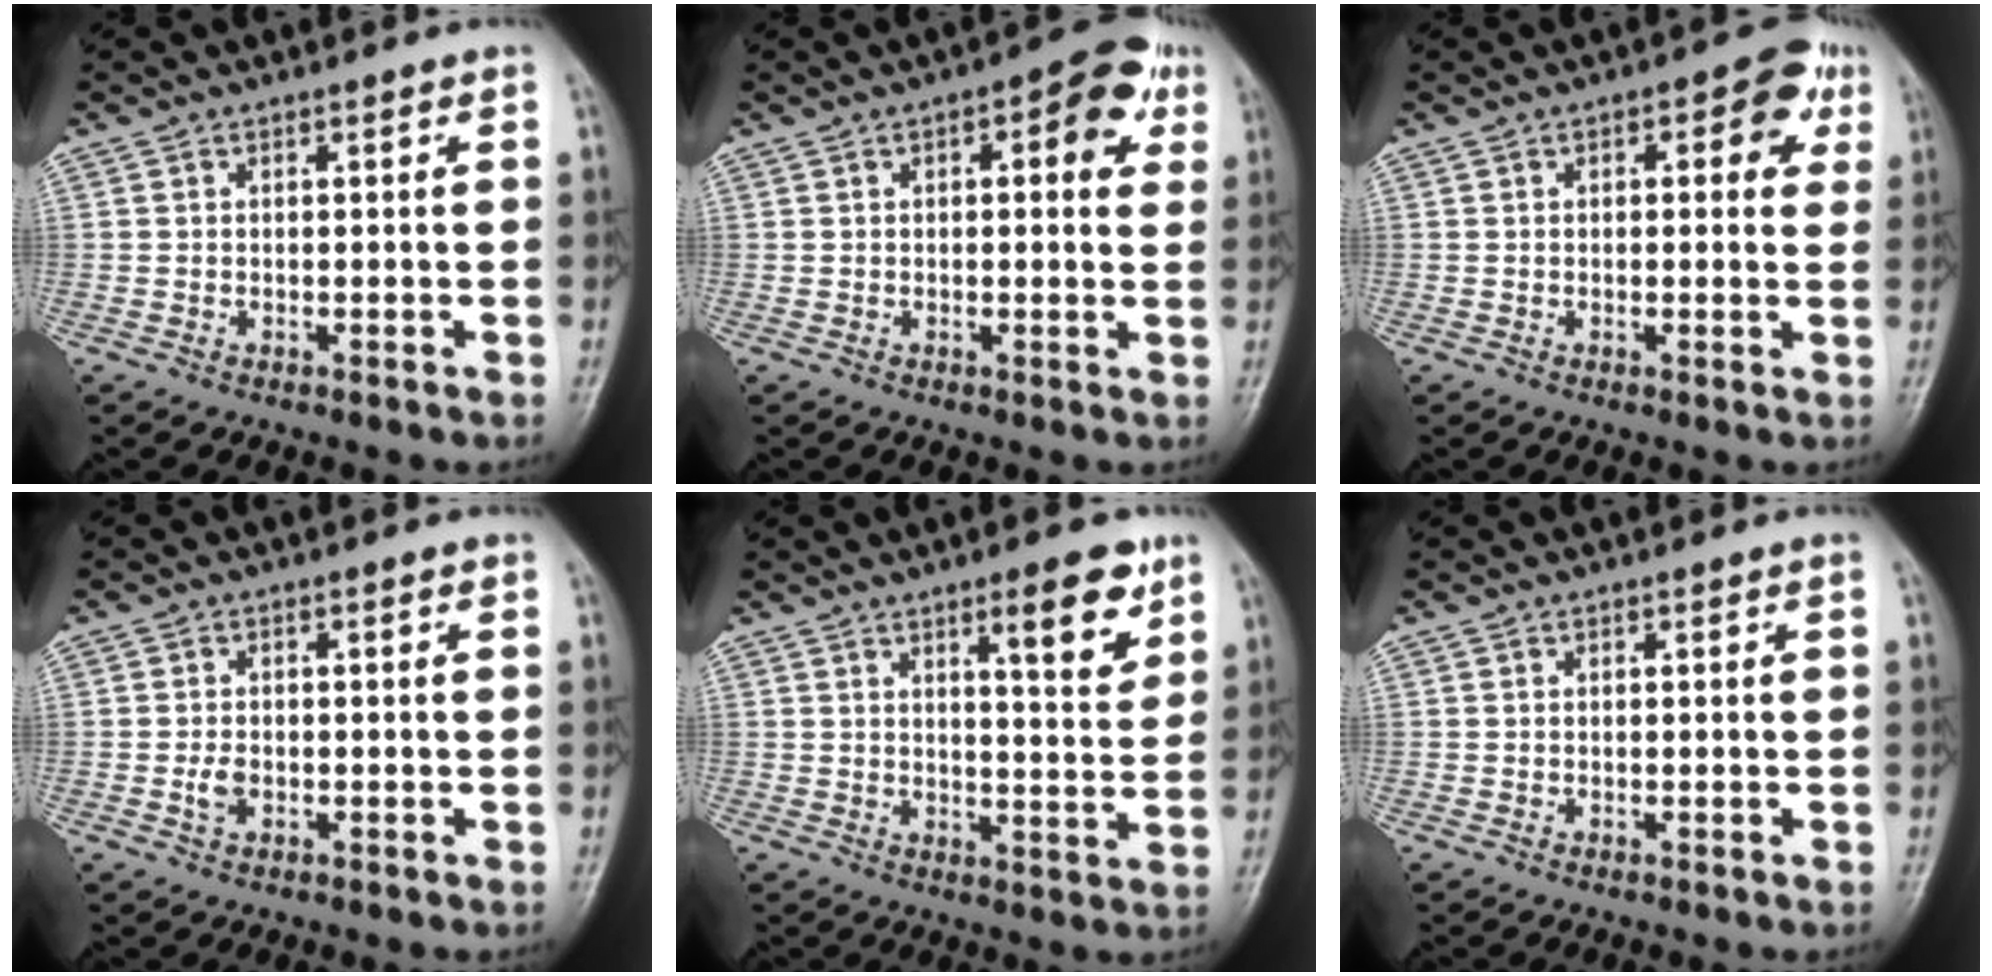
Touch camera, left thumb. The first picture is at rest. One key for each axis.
{"total": 8.3, "fx": 3.1, "fy": 3.5, "fz": 6.9, "tx": -0.066, "ty": 0.007, "tz": 0.031}
{"total": 6.2, "fx": 2.3, "fy": 3.1, "fz": 4.9, "tx": -0.031, "ty": 0.002, "tz": 0.019}
{"total": 2.4, "fx": -0.7, "fy": 1.6, "fz": 1.7, "tx": -0.031, "ty": 0.006, "tz": -0.013}
{"total": 8.6, "fx": 4.9, "fy": 2.3, "fz": 6.6, "tx": -0.083, "ty": -0.031, "tz": 0.071}
{"total": 0.0}